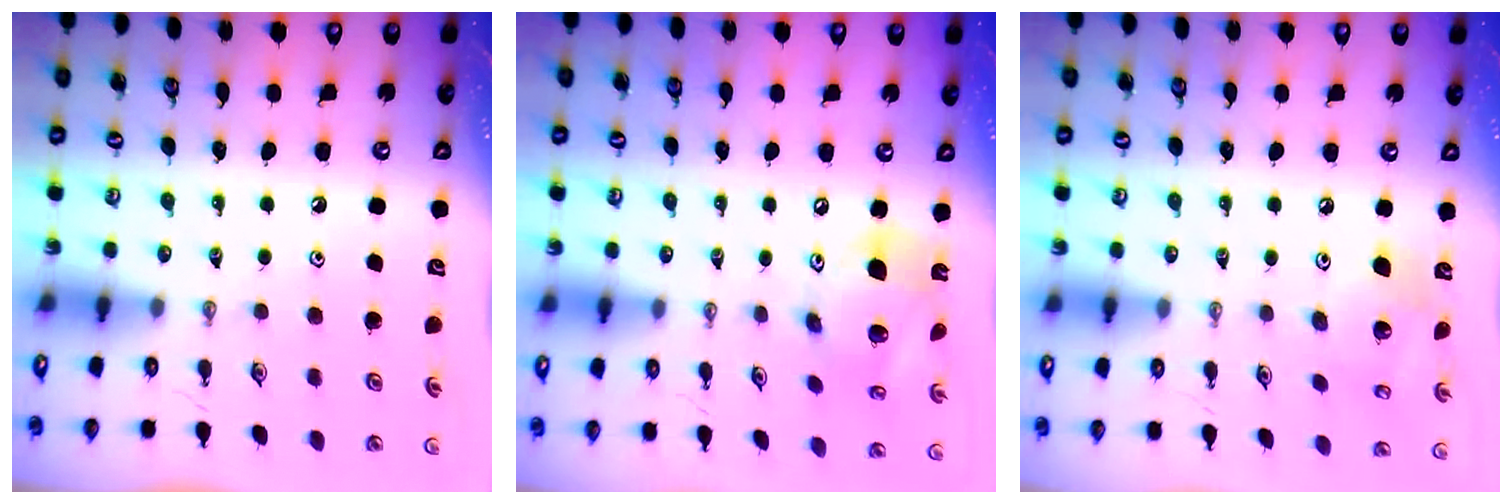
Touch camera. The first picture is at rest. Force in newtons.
{"total": 17.9, "press": 17.6, "slide": 3.4}
{"total": 11.3, "press": 11.0, "slide": 2.2}